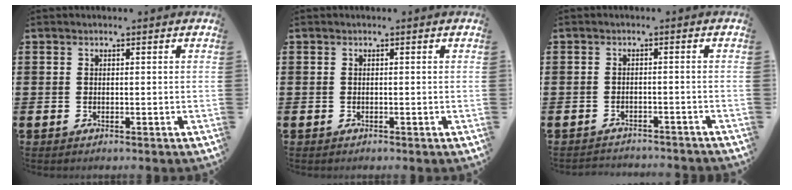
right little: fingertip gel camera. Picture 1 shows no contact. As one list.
[{"total": 0.0}, {"total": 1.7, "force": [-1.7, -0.1, -0.2], "torque": [-0.002, 0.004, -0.037]}]